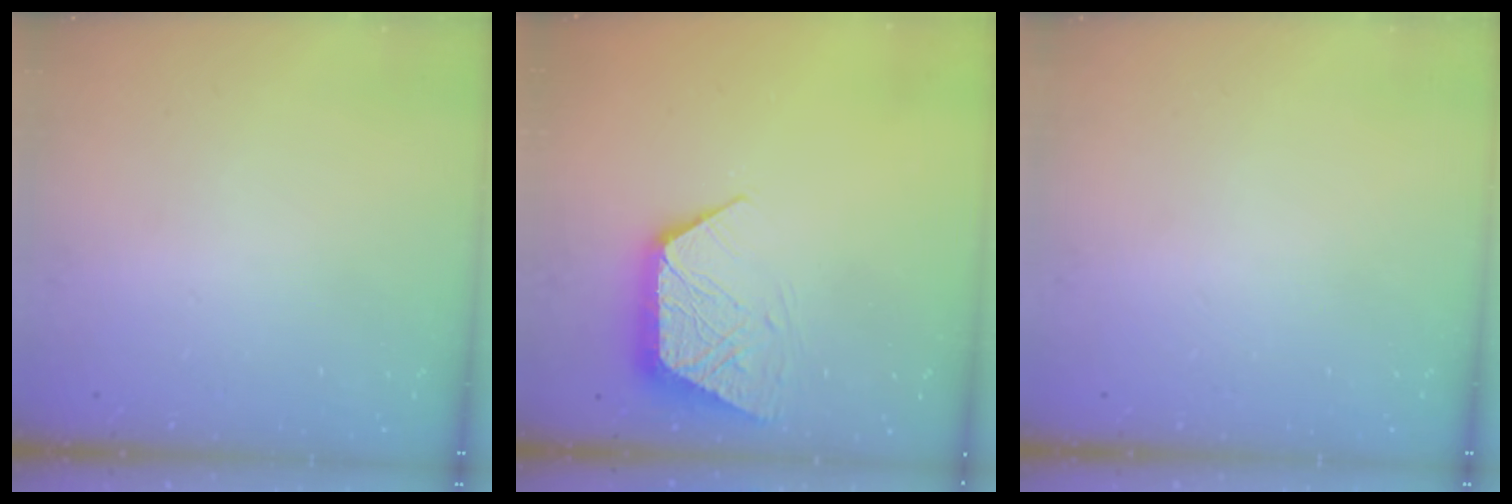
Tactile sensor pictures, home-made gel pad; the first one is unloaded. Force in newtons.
{"total": 10.1, "press": 10.1, "slide": 0.7}
{"total": 0.0}